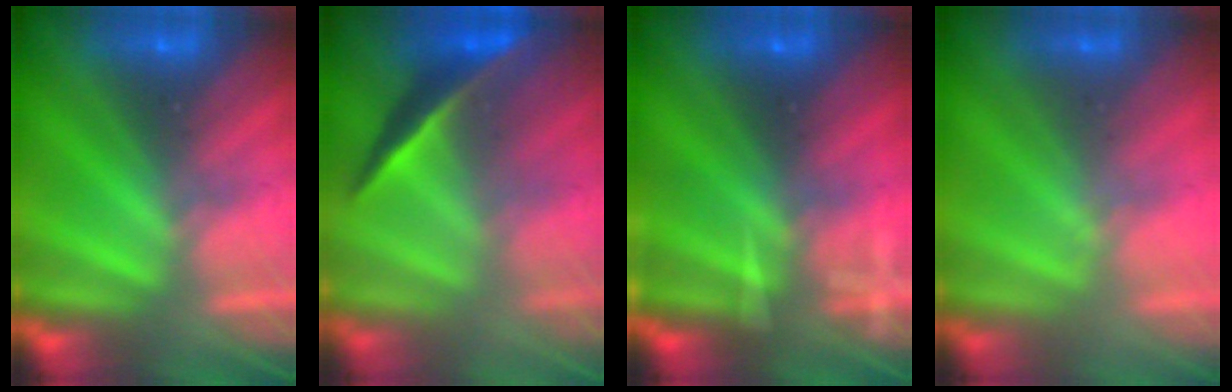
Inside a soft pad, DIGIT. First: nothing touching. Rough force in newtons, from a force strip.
{"total": 1.9}
{"total": 9.2}
{"total": 2.1}